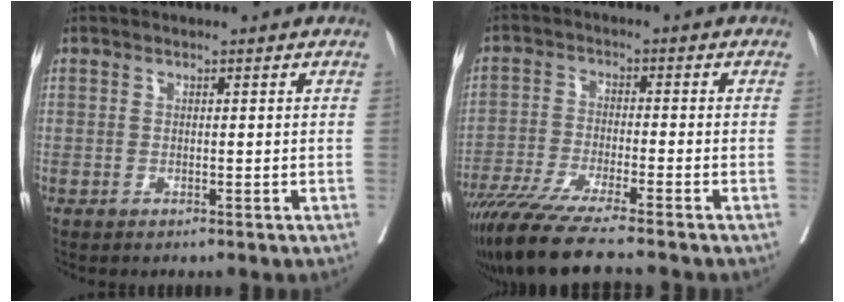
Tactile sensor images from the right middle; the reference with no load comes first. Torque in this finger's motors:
{"motor_torque": [1.17, -0.97, 0.26, 0.12]}